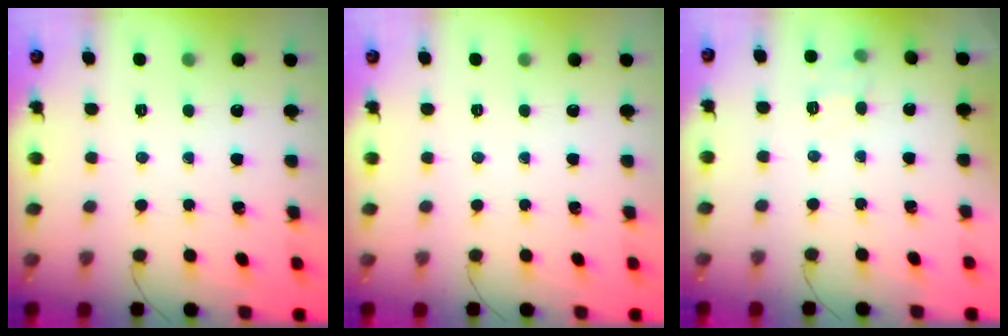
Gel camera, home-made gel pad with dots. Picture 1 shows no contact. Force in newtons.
{"total": 0.0}
{"total": 4.9, "press": 4.5, "slide": 1.7}